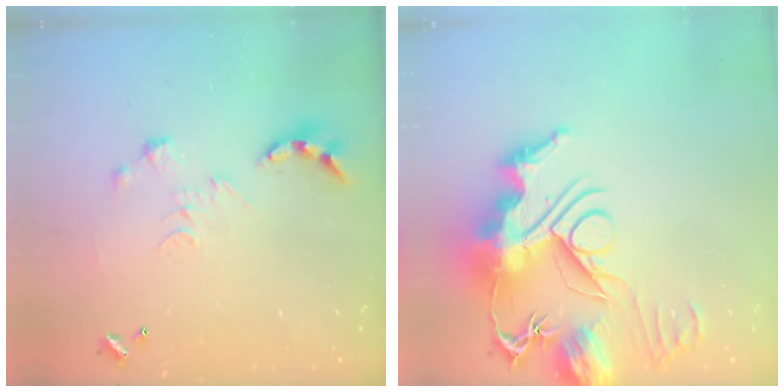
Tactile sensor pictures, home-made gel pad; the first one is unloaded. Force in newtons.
{"total": 24.6, "press": 24.5, "slide": 2.2}